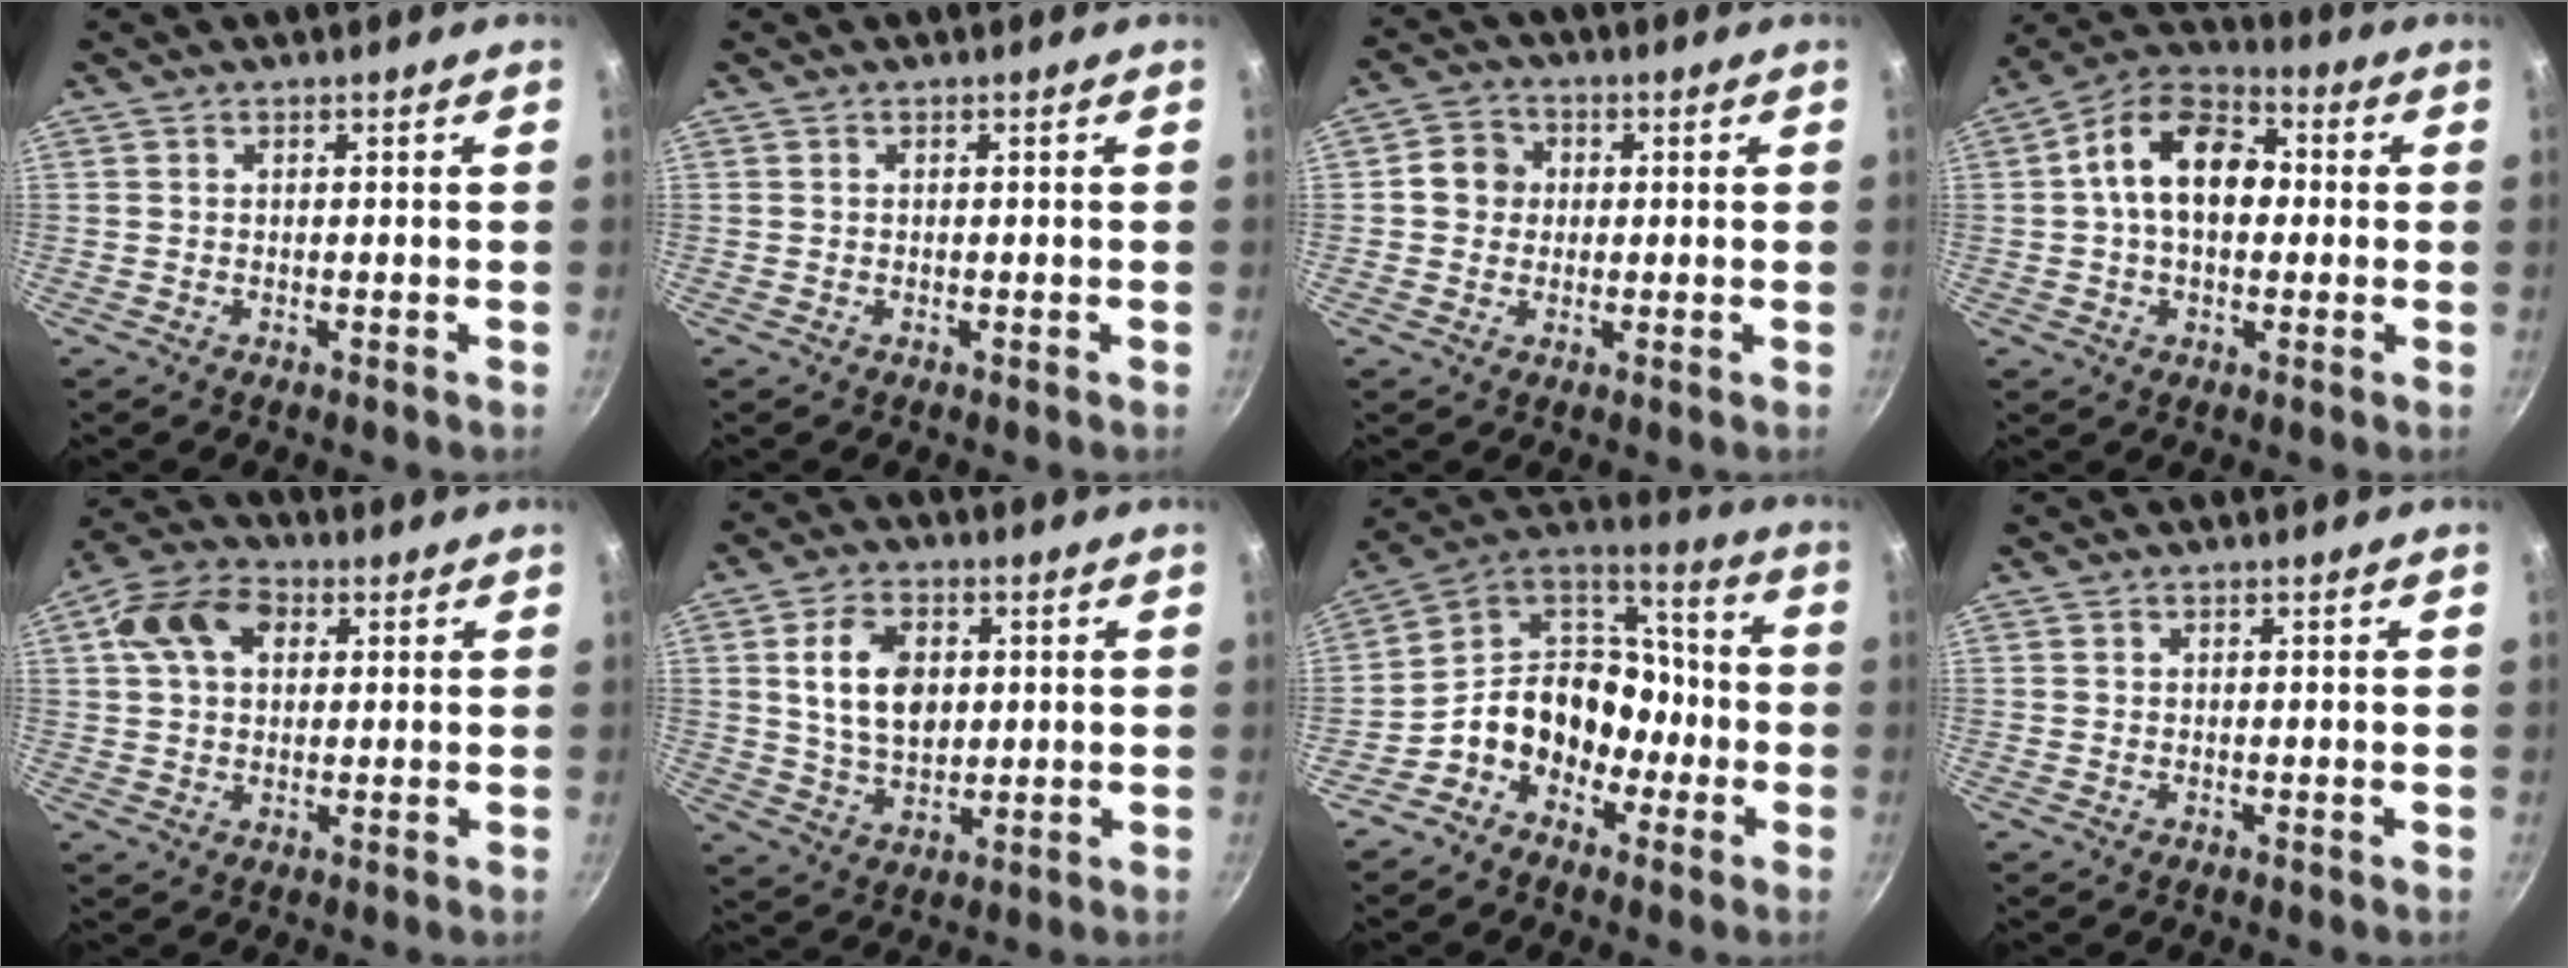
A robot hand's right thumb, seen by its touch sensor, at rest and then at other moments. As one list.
[{"total": 0.0}, {"total": 5.4, "force": [0.5, 5.0, 2.1], "torque": [-0.009, 0.008, -0.005]}, {"total": 14.7, "force": [1.4, 9.7, 11.0], "torque": [-0.149, 0.031, 0.002]}, {"total": 10.4, "force": [2.9, 7.2, 6.8], "torque": [-0.106, 0.016, 0.036]}, {"total": 11.0, "force": [2.0, 7.5, 7.8], "torque": [-0.116, -0.008, 0.039]}, {"total": 15.1, "force": [-5.6, 11.8, 7.5], "torque": [-0.068, 0.077, -0.119]}, {"total": 0.0}]